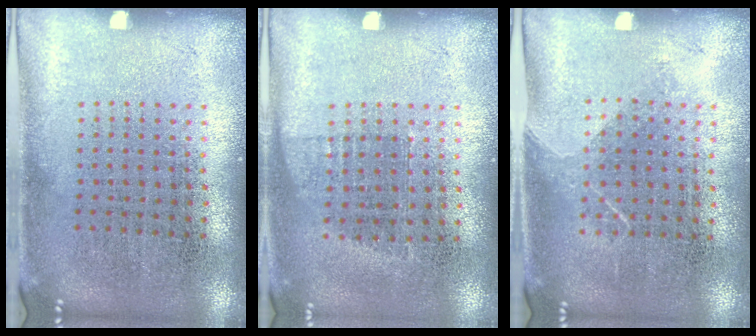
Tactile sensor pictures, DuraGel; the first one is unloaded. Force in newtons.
{"total": 0.8, "press": 0.7, "slide": 0.4}
{"total": 1.2, "press": 1.0, "slide": 0.8}